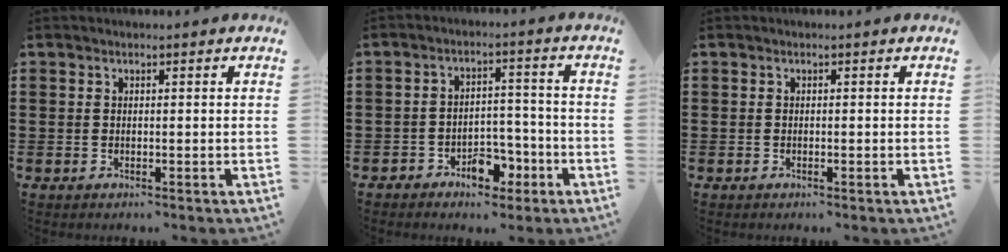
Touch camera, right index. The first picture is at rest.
{"total": 5.7, "force": [-3.7, 3.3, 2.8], "torque": [-0.042, 0.020, -0.066]}
{"total": 0.0}